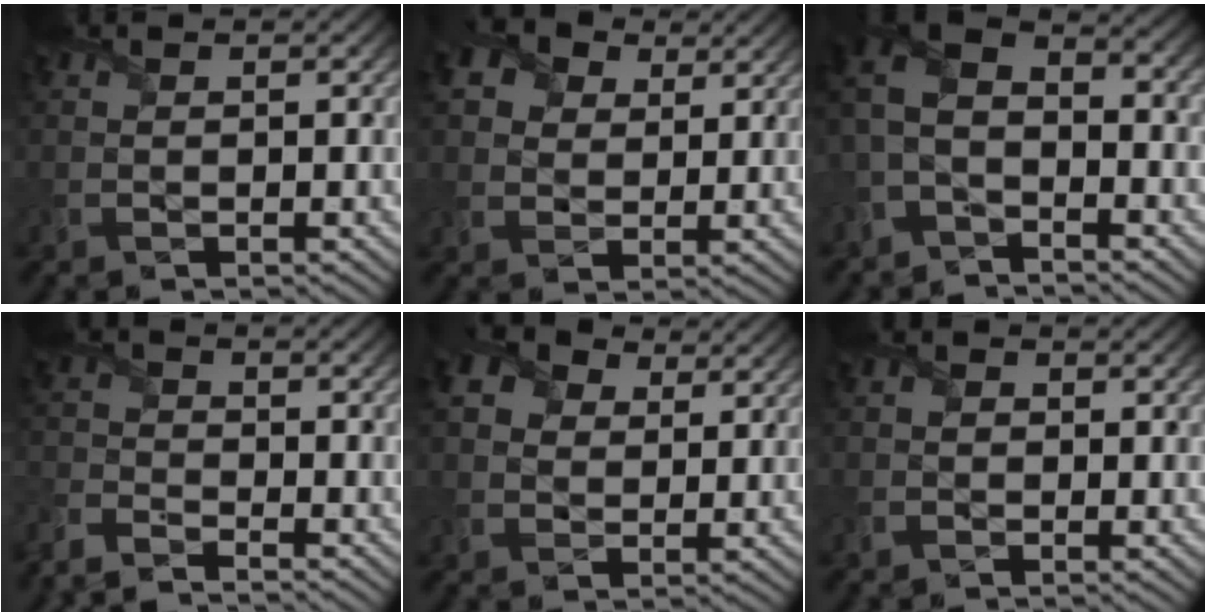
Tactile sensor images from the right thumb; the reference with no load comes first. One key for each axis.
{"total": 8.6, "fx": 4.8, "fy": 5.6, "fz": 4.4, "tx": -0.133, "ty": 0.020, "tz": 0.083}
{"total": 7.5, "fx": -2.1, "fy": 4.4, "fz": 5.7, "tx": -0.139, "ty": 0.003, "tz": -0.052}
{"total": 4.9, "fx": -4.7, "fy": 0.8, "fz": 1.3, "tx": -0.038, "ty": -0.013, "tz": -0.110}
{"total": 7.6, "fx": 4.2, "fy": 4.9, "fz": 4.0, "tx": -0.119, "ty": 0.015, "tz": 0.071}
{"total": 1.9, "fx": -0.2, "fy": 1.7, "fz": 0.7, "tx": -0.020, "ty": 0.002, "tz": -0.012}